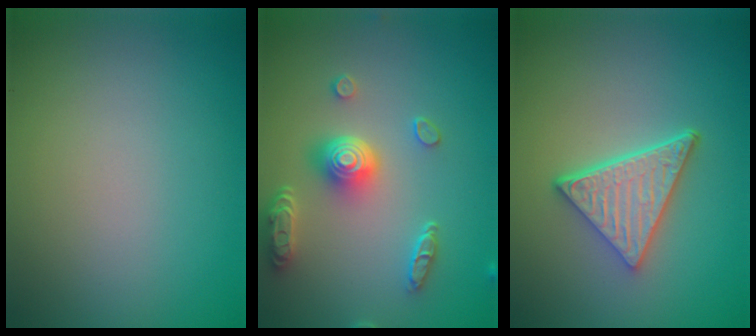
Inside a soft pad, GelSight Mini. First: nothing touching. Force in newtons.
{"total": 5.0, "press": 3.8, "slide": 3.2}
{"total": 5.1, "press": 3.8, "slide": 3.5}